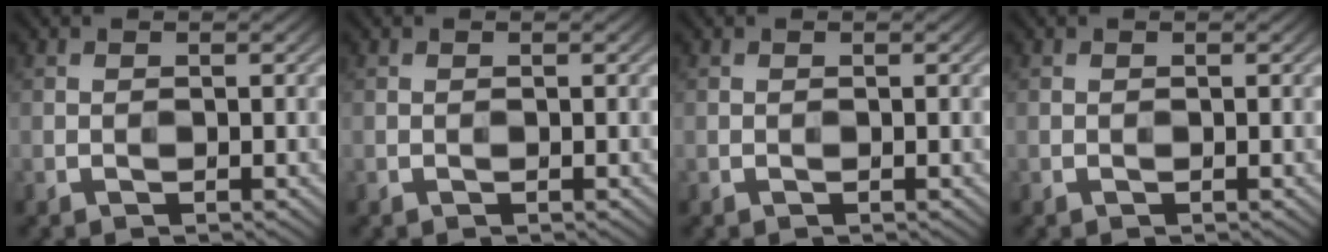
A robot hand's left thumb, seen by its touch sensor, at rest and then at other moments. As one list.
[{"total": 0.0}, {"total": 0.0}, {"total": 0.0}]